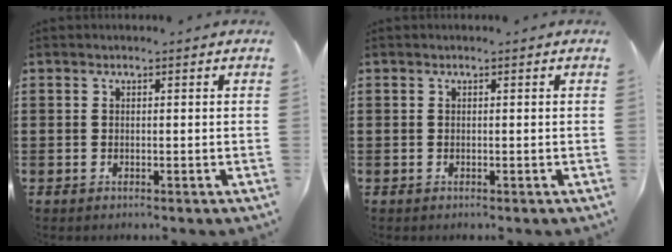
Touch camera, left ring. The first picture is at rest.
{"total": 0.0}